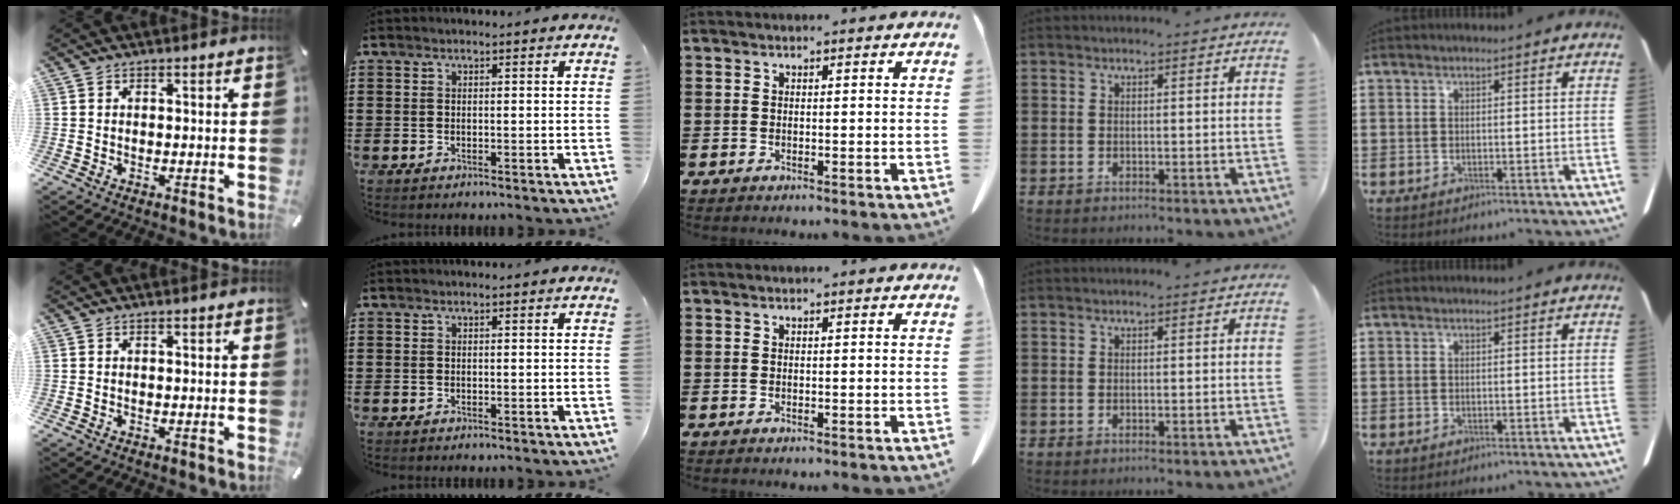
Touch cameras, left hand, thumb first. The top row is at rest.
{}